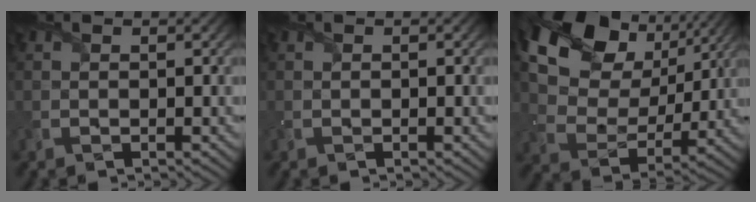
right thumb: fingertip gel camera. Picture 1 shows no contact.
{"total": 0.0}
{"total": 17.4, "force": [8.7, 11.4, 9.8], "torque": [-0.209, 0.034, 0.141]}